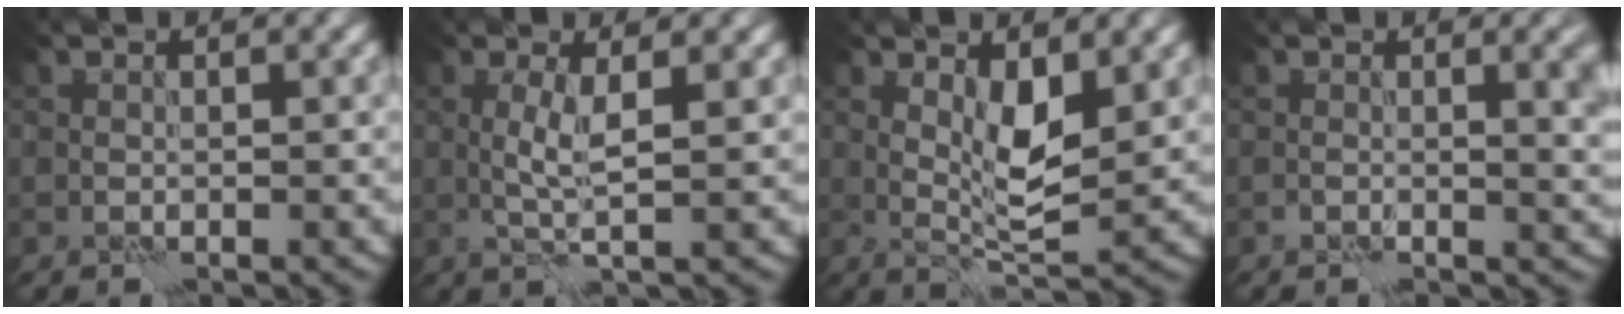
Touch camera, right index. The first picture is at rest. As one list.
[{"total": 2.4, "force": [0.5, -0.1, 2.4], "torque": [-0.053, 0.001, 0.010]}, {"total": 3.5, "force": [1.3, 0.9, 3.1], "torque": [-0.061, -0.009, 0.029]}, {"total": 3.4, "force": [0.2, 1.0, 3.2], "torque": [-0.043, -0.005, 0.000]}]